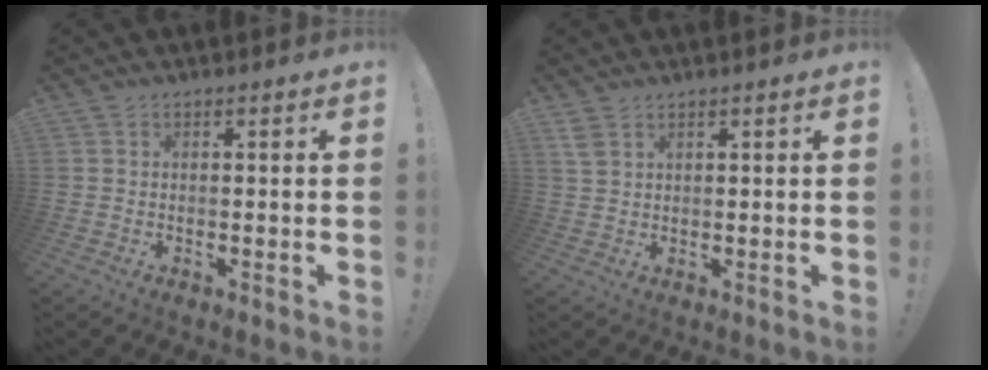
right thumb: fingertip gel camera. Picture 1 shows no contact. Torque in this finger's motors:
{"motor_torque": [0.19, 0.32, -0.12, -0.05, -0.03]}